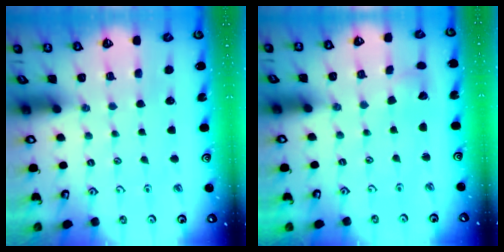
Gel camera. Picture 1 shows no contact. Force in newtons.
{"total": 4.6, "press": 4.6, "slide": 0.5}